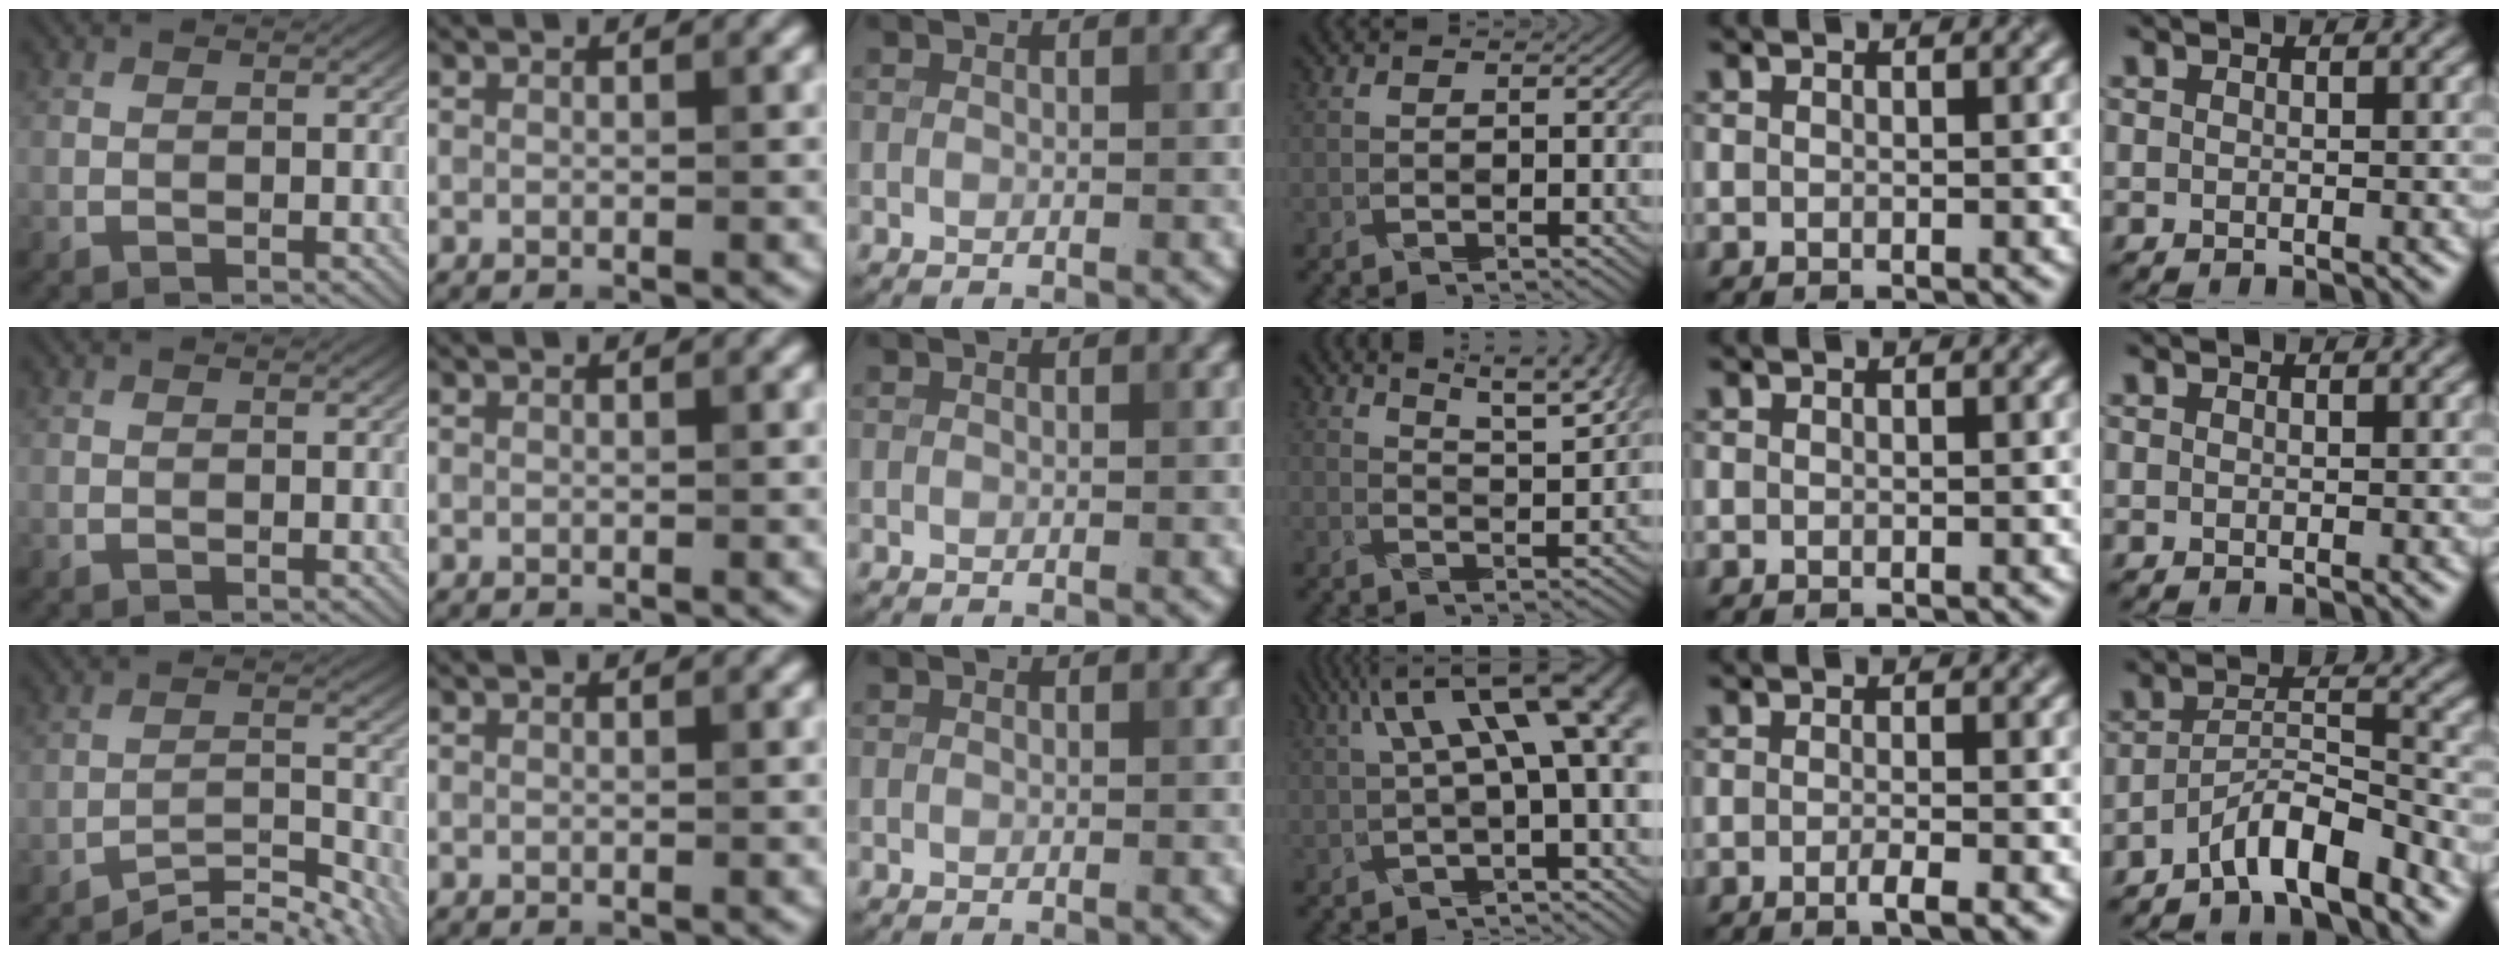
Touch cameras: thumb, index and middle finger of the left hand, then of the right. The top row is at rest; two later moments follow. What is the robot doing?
{"motion": "pour", "object": "sugar"}